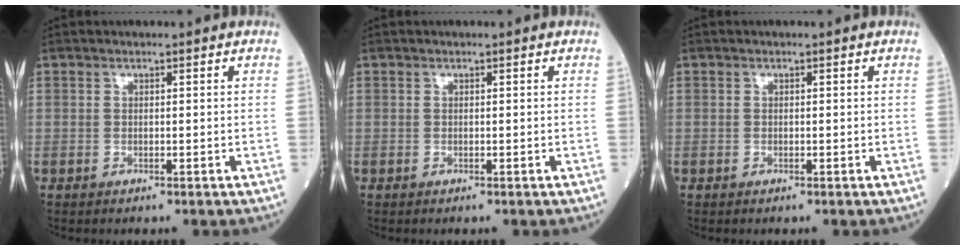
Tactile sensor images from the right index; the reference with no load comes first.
{"total": 0.0}
{"total": 0.0}